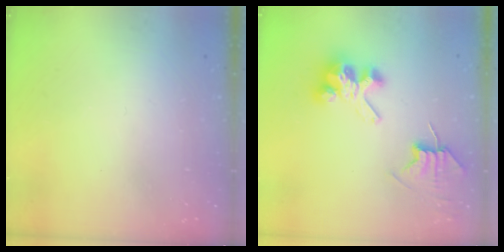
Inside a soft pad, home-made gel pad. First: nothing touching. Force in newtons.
{"total": 7.6, "press": 7.6, "slide": 0.8}